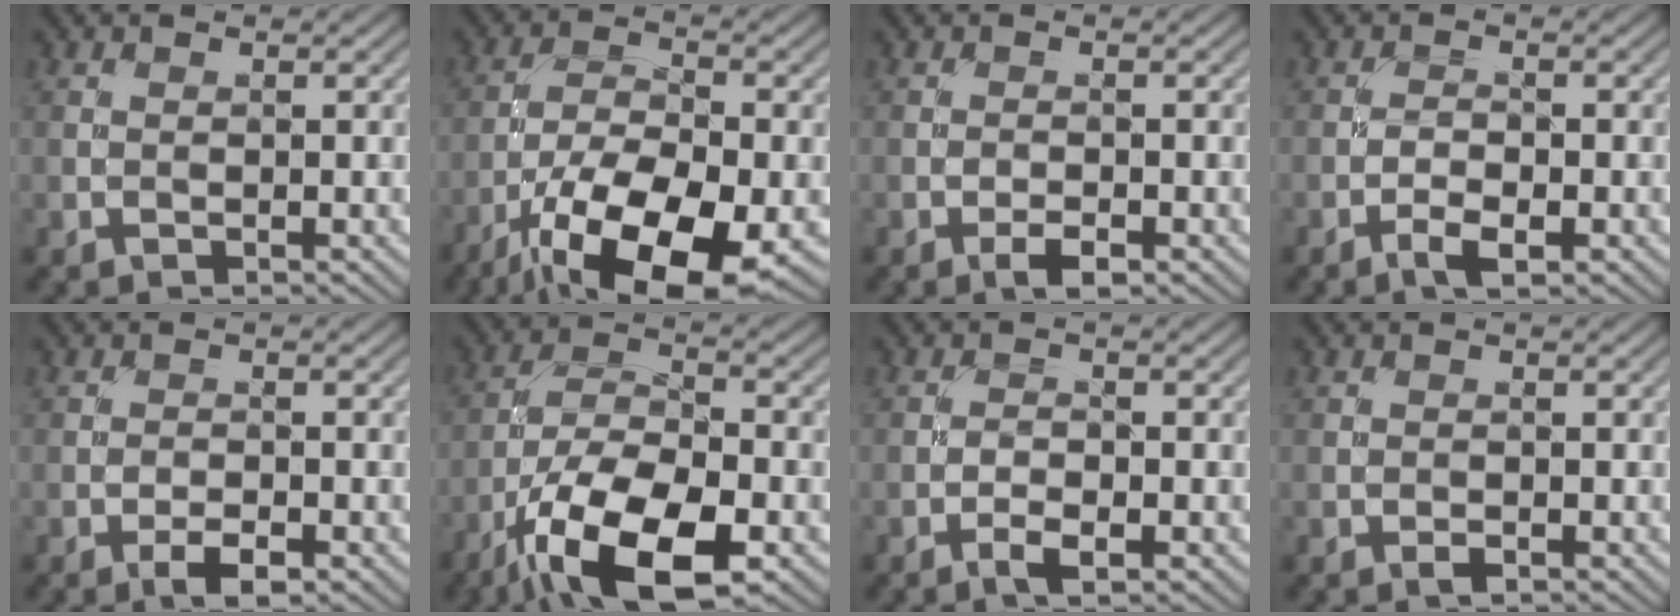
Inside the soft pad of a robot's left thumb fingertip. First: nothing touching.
{"total": 14.2, "force": [-7.9, 5.4, 10.6], "torque": [-0.203, -0.018, -0.141]}
{"total": 2.1, "force": [-1.2, 0.7, 1.6], "torque": [-0.026, 0.002, -0.025]}
{"total": 2.6, "force": [-1.5, 0.7, 1.9], "torque": [-0.038, 0.002, -0.033]}
{"total": 2.7, "force": [-1.5, 0.9, 2.0], "torque": [-0.034, 0.001, -0.030]}
{"total": 13.7, "force": [-7.5, 5.3, 10.2], "torque": [-0.200, -0.013, -0.148]}
{"total": 2.2, "force": [-1.3, 0.6, 1.7], "torque": [-0.033, 0.002, -0.029]}
{"total": 0.8, "force": [-0.4, 0.3, 0.5], "torque": [-0.008, 0.001, -0.010]}